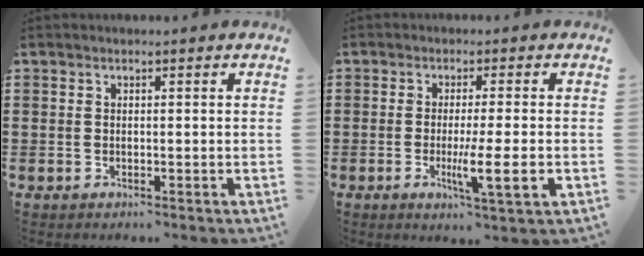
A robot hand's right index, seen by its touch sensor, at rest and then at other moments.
{"total": 6.6, "force": [-1.5, 0.2, 6.4], "torque": [-0.113, -0.016, -0.026]}